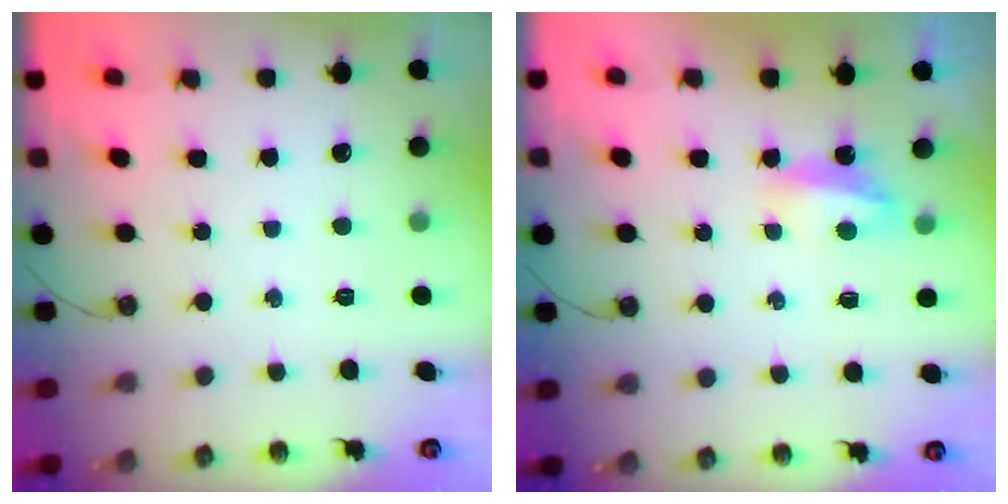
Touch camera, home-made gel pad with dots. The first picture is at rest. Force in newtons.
{"total": 5.0, "press": 4.9, "slide": 0.6}